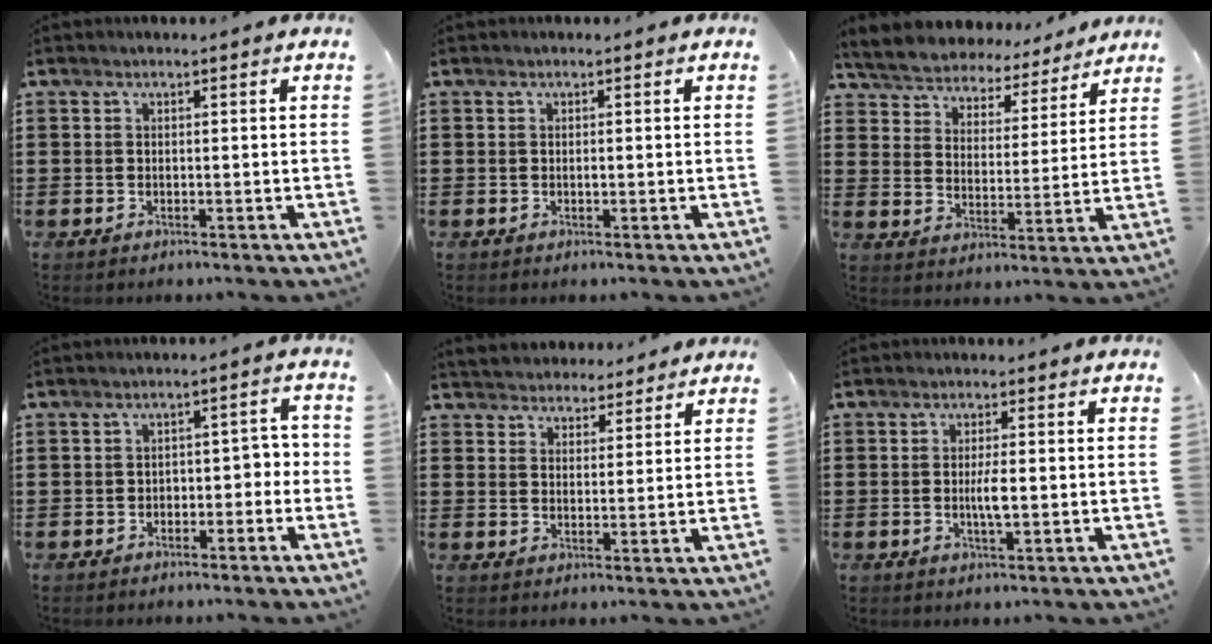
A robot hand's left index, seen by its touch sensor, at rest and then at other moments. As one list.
[{"total": 0.8, "force": [0.1, 0.3, 0.8], "torque": [-0.016, -0.003, 0.002]}, {"total": 5.9, "force": [5.9, 0.4, 0.0], "torque": [-0.033, -0.045, 0.102]}, {"total": 2.6, "force": [-1.7, 1.5, 1.4], "torque": [-0.030, 0.006, -0.040]}, {"total": 3.6, "force": [3.4, 1.1, -0.5], "torque": [-0.005, -0.010, 0.064]}, {"total": 3.2, "force": [-0.2, 0.6, 3.2], "torque": [-0.063, -0.004, -0.008]}]